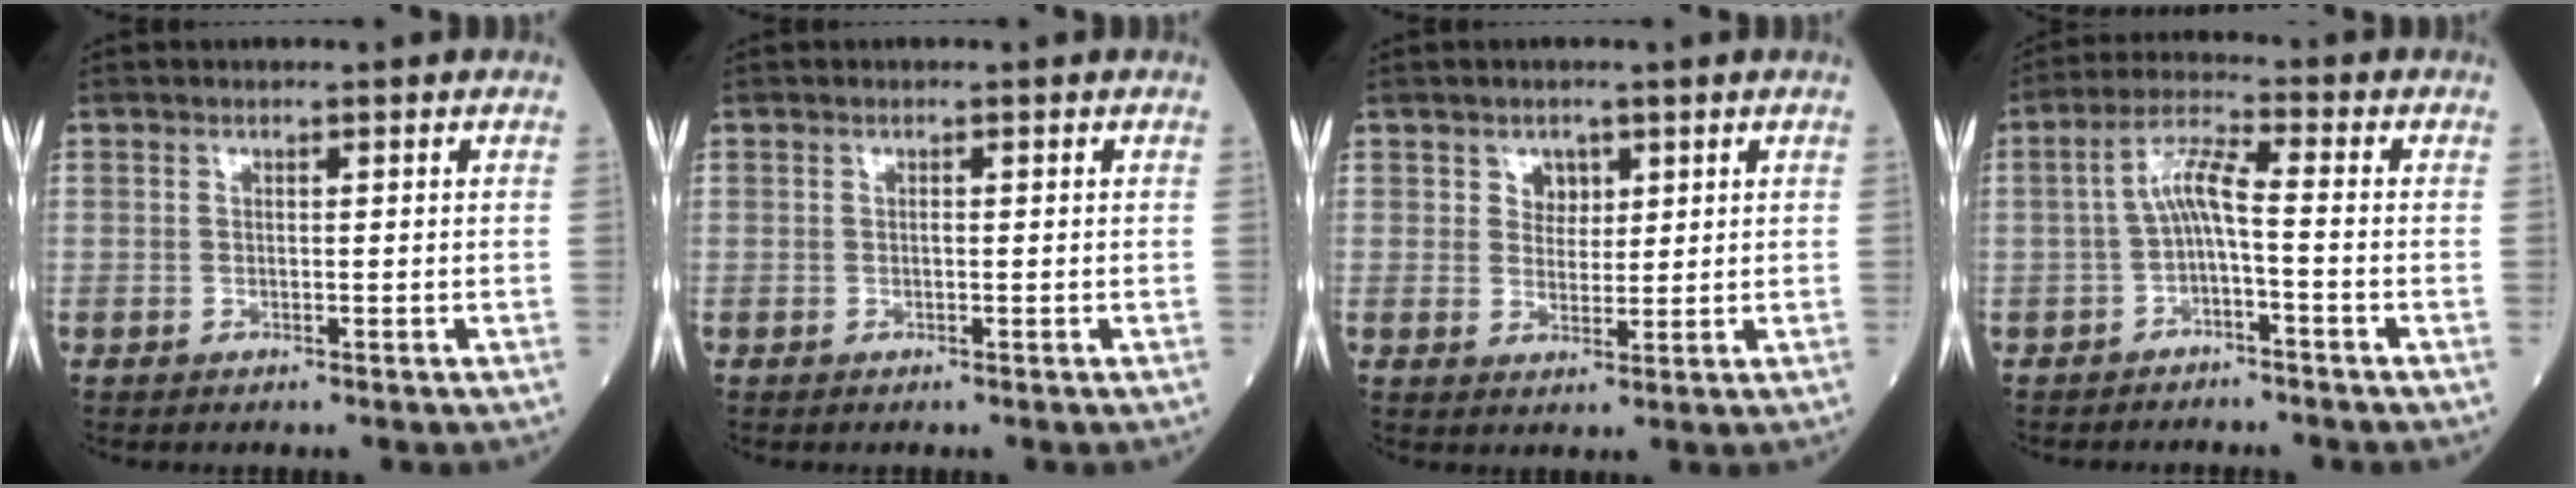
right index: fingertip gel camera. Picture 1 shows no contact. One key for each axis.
{"total": 0.0}
{"total": 2.7, "fx": 1.4, "fy": 2.1, "fz": 1.0, "tx": -0.012, "ty": 0.001, "tz": 0.023}
{"total": 5.2, "fx": -1.0, "fy": 0.7, "fz": 5.1, "tx": -0.098, "ty": 0.024, "tz": -0.020}